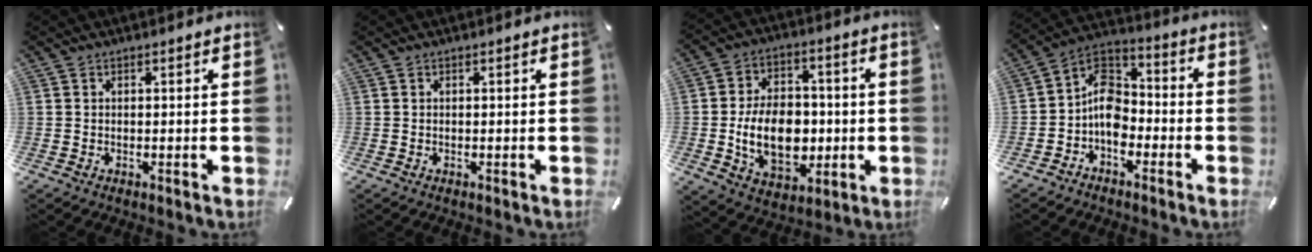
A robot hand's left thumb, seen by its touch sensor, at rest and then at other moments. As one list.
[{"total": 0.0}, {"total": 15.9, "force": [-2.3, 11.1, 11.1], "torque": [-0.201, 0.004, -0.038]}, {"total": 9.4, "force": [-4.0, 6.8, 5.1], "torque": [-0.107, 0.019, -0.075]}]